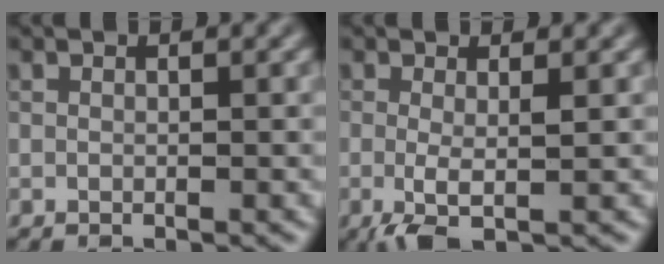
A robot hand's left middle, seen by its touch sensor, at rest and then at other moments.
{"total": 2.2, "force": [-0.3, 0.3, 2.2], "torque": [-0.053, -0.007, -0.008]}